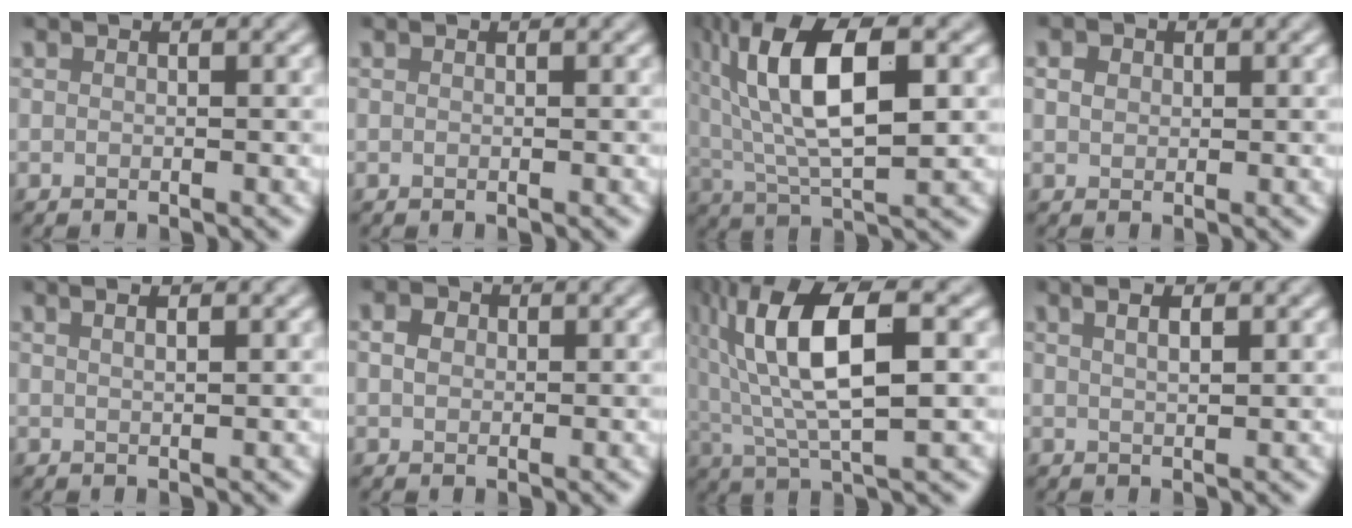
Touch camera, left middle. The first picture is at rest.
{"total": 0.0}
{"total": 11.0, "force": [2.8, 4.0, 9.9], "torque": [-0.179, 0.013, 0.046]}
{"total": 1.6, "force": [0.6, 1.3, 0.7], "torque": [-0.014, 0.007, 0.003]}
{"total": 1.7, "force": [1.0, 0.6, 1.2], "torque": [-0.005, -0.002, 0.005]}
{"total": 1.6, "force": [0.3, 1.3, 0.8], "torque": [-0.016, 0.006, -0.001]}
{"total": 10.9, "force": [2.2, 3.5, 10.1], "torque": [-0.185, 0.017, 0.038]}
{"total": 2.1, "force": [1.1, 0.6, 1.7], "torque": [-0.013, 0.002, 0.013]}